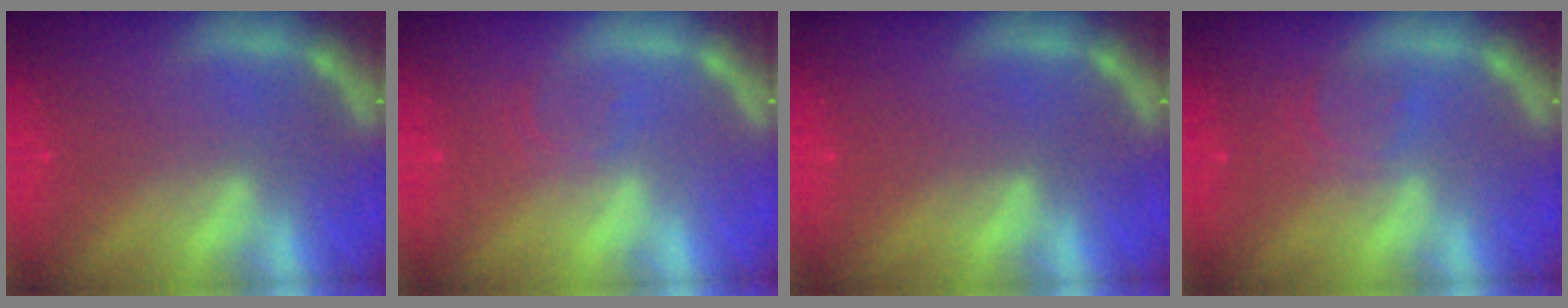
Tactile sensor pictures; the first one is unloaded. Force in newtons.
{"total": 1.5}
{"total": 0.0}
{"total": 2.4}